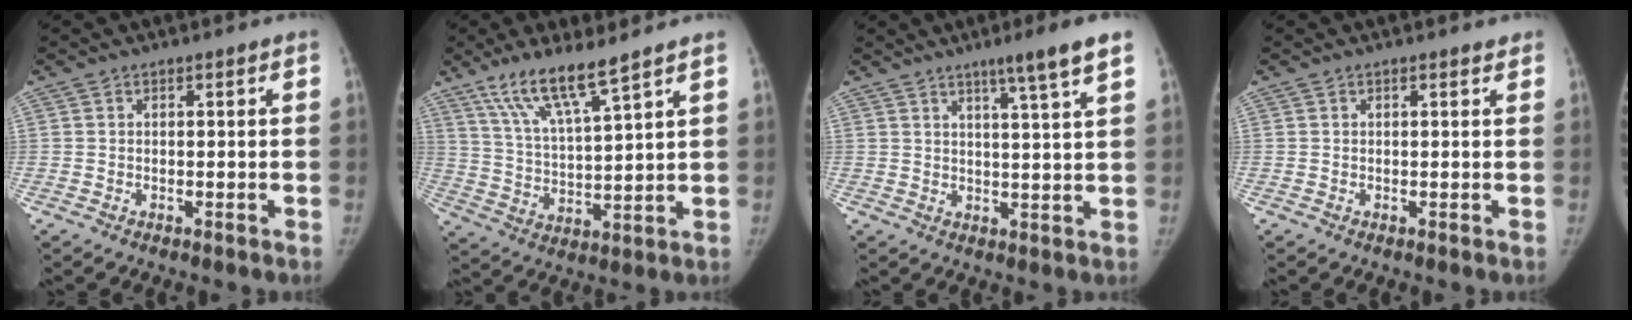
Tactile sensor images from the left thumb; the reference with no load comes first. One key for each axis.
{"total": 10.8, "fx": 7.9, "fy": 1.3, "fz": 7.3, "tx": -0.135, "ty": -0.042, "tz": 0.161}
{"total": 7.5, "fx": 4.7, "fy": -0.6, "fz": 5.8, "tx": -0.088, "ty": -0.026, "tz": 0.071}
{"total": 0.9, "fx": 0.7, "fy": 0.2, "fz": 0.5, "tx": -0.006, "ty": -0.002, "tz": 0.008}